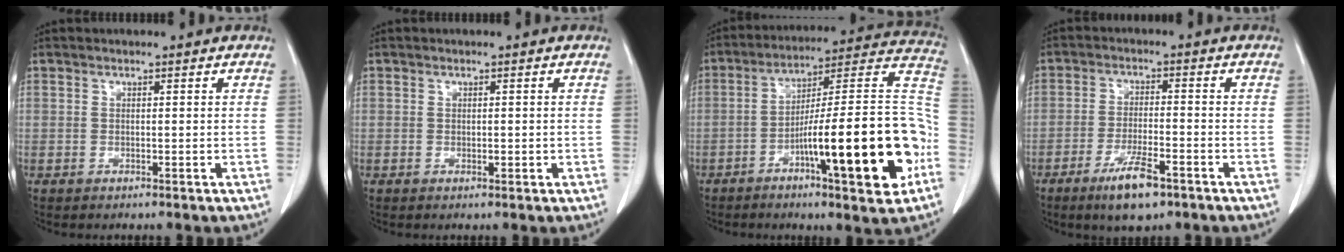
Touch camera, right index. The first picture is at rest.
{"total": 0.9, "force": [-0.1, 0.5, 0.7], "torque": [-0.009, 0.000, 0.000]}
{"total": 23.2, "force": [-7.9, 2.2, 21.7], "torque": [-0.266, 0.016, -0.116]}
{"total": 7.4, "force": [-4.6, 1.4, 5.6], "torque": [-0.107, -0.012, -0.074]}